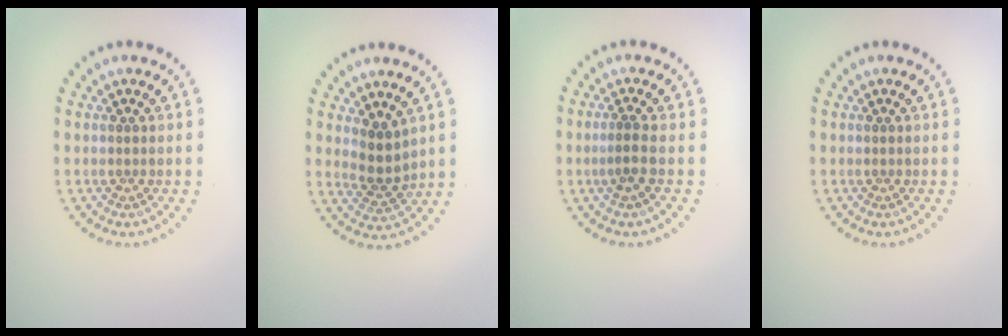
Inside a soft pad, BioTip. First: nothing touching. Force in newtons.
{"total": 2.7, "press": 2.2, "slide": 1.6}
{"total": 1.5, "press": 1.2, "slide": 0.9}
{"total": 0.0}